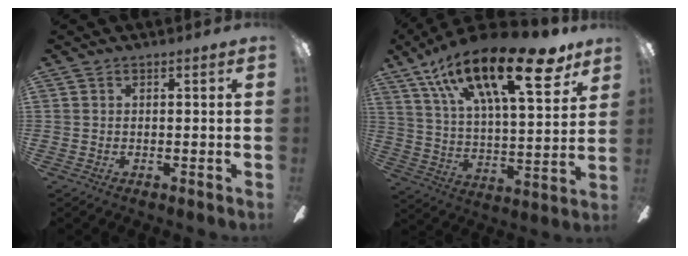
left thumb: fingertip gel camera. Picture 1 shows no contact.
{"total": 26.4, "force": [15.8, 9.5, 18.9], "torque": [-0.302, -0.081, 0.261]}